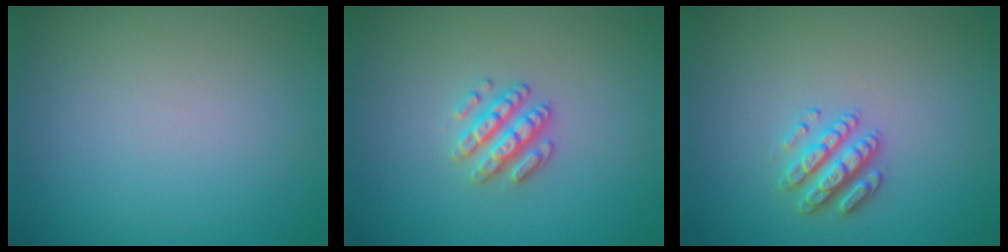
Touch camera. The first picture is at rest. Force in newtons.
{"total": 2.8, "press": 2.6, "slide": 0.9}
{"total": 2.6, "press": 2.6, "slide": 0.5}